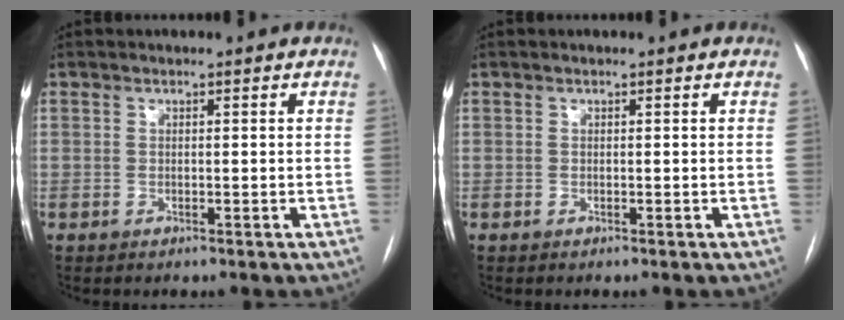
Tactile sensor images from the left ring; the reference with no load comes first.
{"total": 0.0}